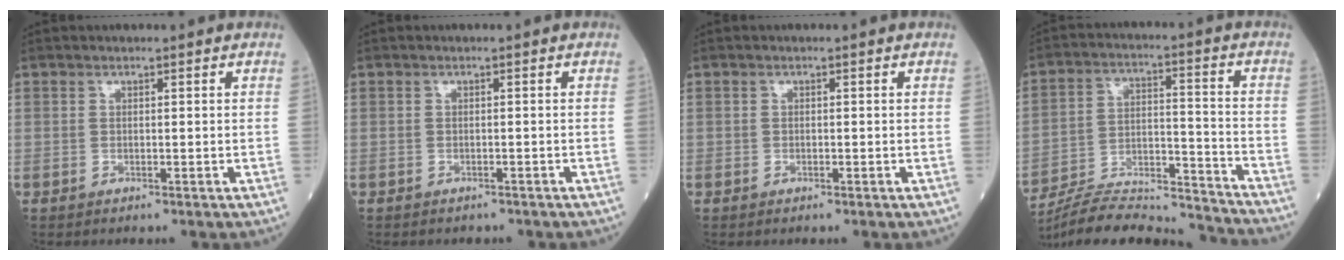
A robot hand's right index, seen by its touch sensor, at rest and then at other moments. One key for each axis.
{"total": 3.0, "fx": -2.6, "fy": 1.2, "fz": 0.8, "tx": -0.016, "ty": -0.002, "tz": -0.028}
{"total": 0.0}
{"total": 20.2, "fx": -19.6, "fy": 0.9, "fz": 5.1, "tx": -0.109, "ty": 0.007, "tz": -0.307}